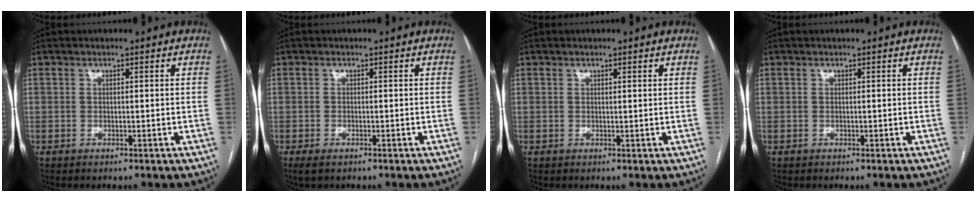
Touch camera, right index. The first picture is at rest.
{"total": 1.7, "force": [-1.1, 0.6, 1.2], "torque": [-0.020, -0.002, -0.012]}
{"total": 0.7, "force": [0.6, 0.0, 0.4], "torque": [-0.008, 0.003, 0.008]}
{"total": 0.0}